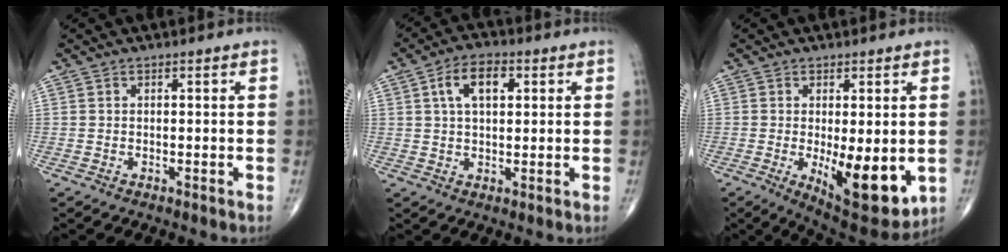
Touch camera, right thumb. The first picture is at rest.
{"total": 7.6, "force": [2.4, 4.2, 5.9], "torque": [-0.096, 0.007, 0.037]}
{"total": 13.2, "force": [-2.3, 4.8, 12.1], "torque": [-0.162, -0.030, -0.018]}